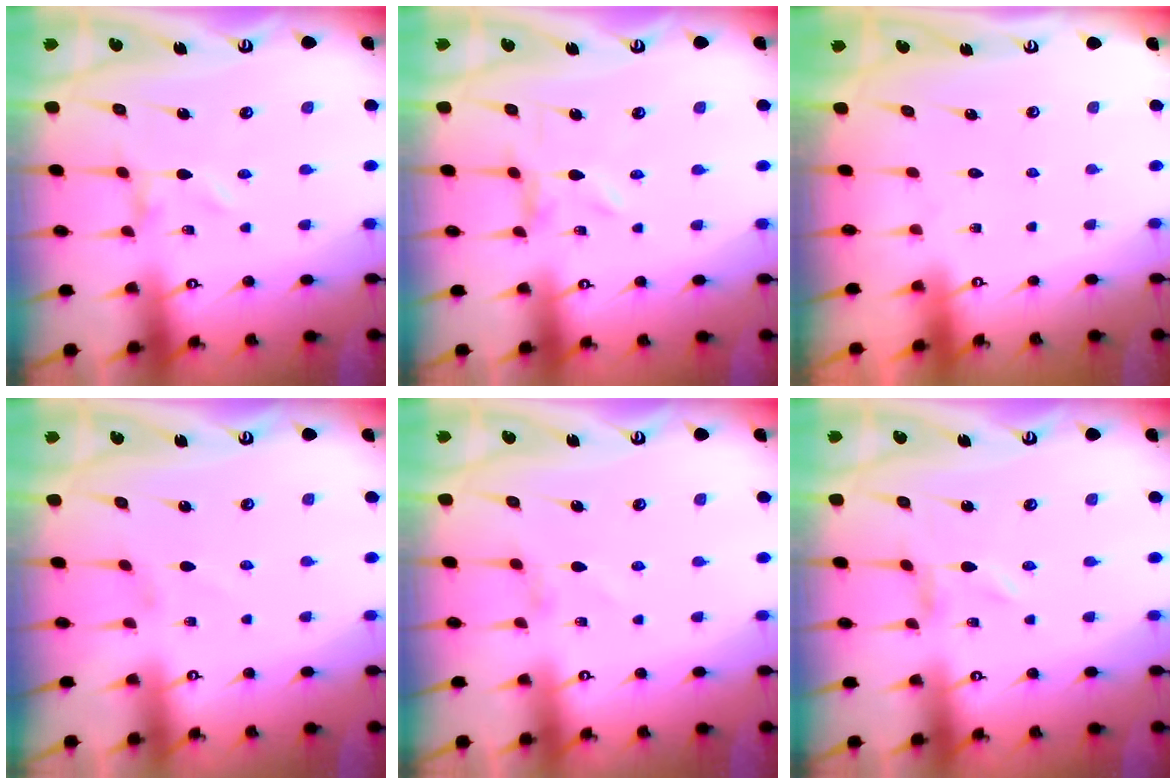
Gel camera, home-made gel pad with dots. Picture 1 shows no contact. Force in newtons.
{"total": 0.9, "press": 0.9, "slide": 0.3}
{"total": 1.8, "press": 1.8, "slide": 0.1}
{"total": 0.0}
{"total": 2.1, "press": 2.1, "slide": 0.4}
{"total": 0.0}